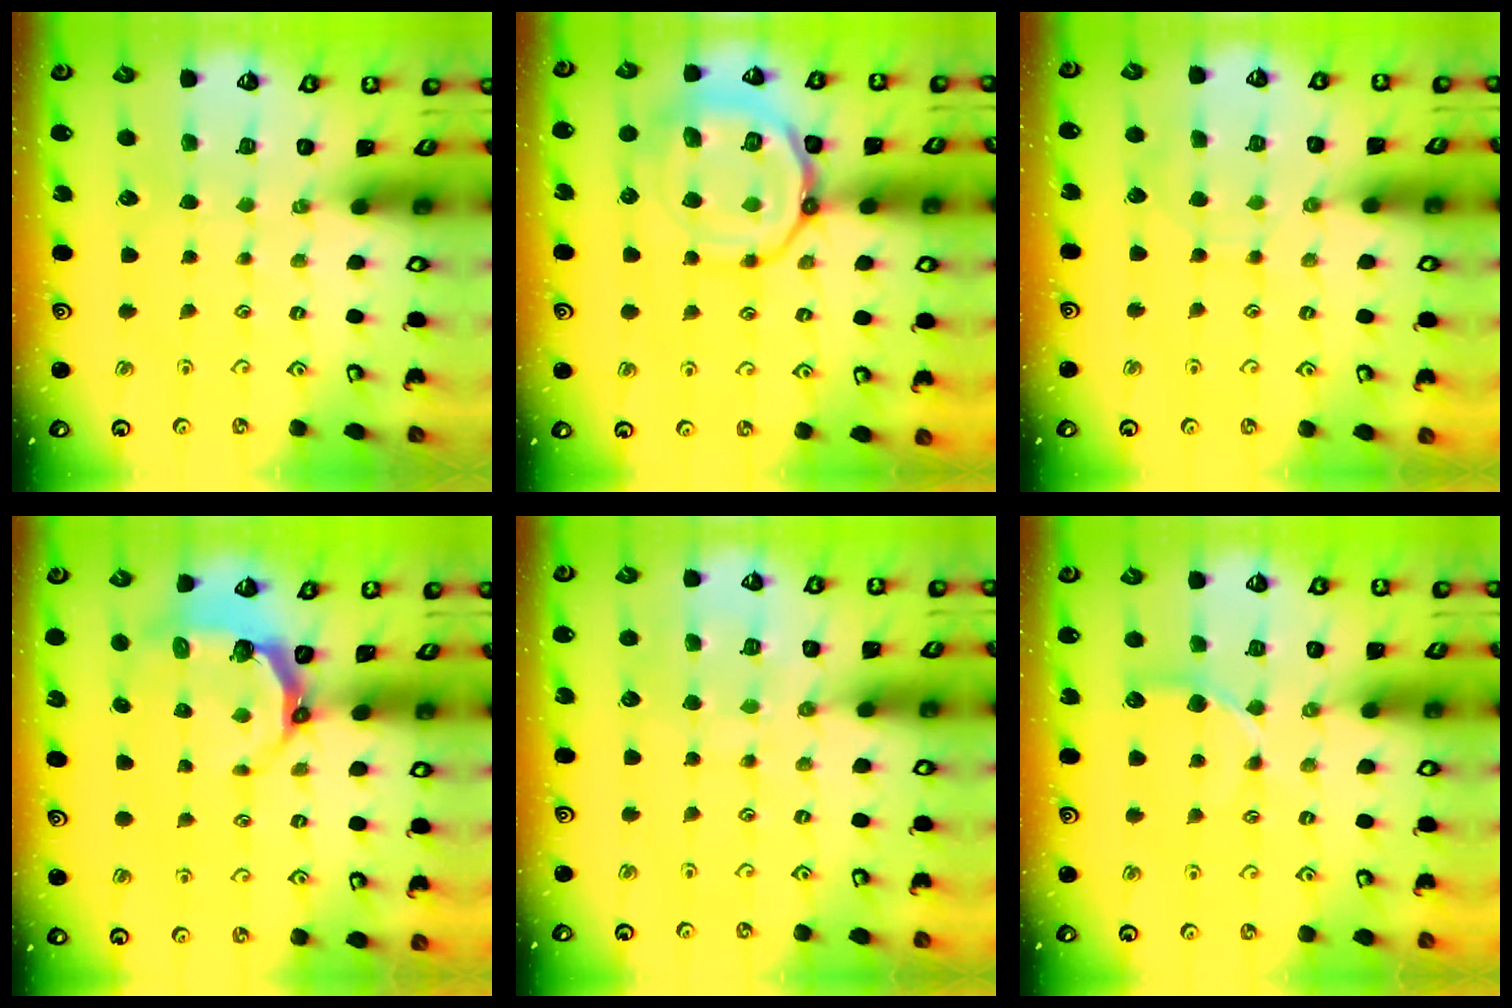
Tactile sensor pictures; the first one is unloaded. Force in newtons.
{"total": 17.9, "press": 17.8, "slide": 1.8}
{"total": 2.8, "press": 2.8, "slide": 0.4}
{"total": 4.3, "press": 2.9, "slide": 3.3}
{"total": 6.7, "press": 6.6, "slide": 0.6}
{"total": 5.6, "press": 5.5, "slide": 0.8}